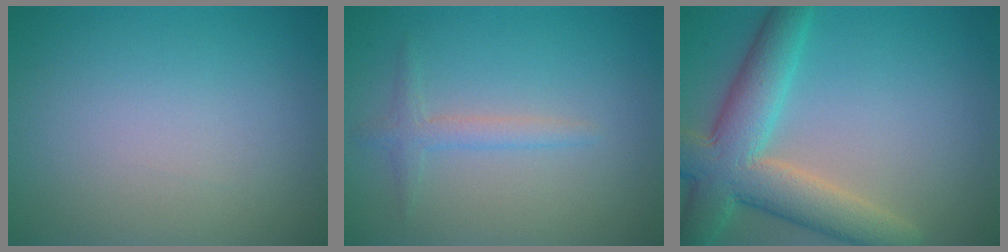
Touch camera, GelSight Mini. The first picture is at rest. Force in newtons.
{"total": 1.7, "press": 1.7, "slide": 0.1}
{"total": 8.0, "press": 8.0, "slide": 0.3}